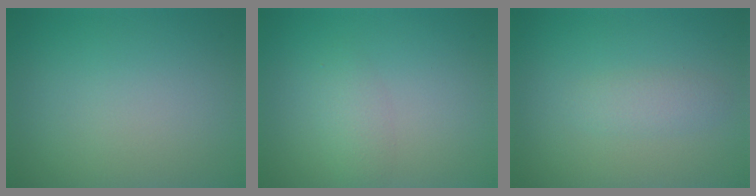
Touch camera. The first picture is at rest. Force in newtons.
{"total": 1.6, "press": 1.6, "slide": 0.1}
{"total": 1.6, "press": 1.6, "slide": 0.1}